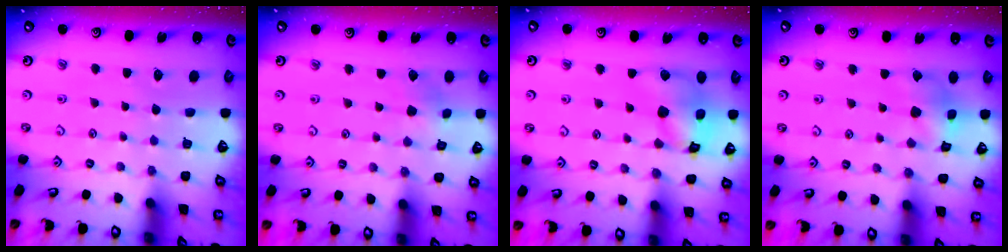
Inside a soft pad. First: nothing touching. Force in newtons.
{"total": 3.2, "press": 3.1, "slide": 0.4}
{"total": 14.4, "press": 14.3, "slide": 1.8}
{"total": 8.4, "press": 8.4, "slide": 0.9}